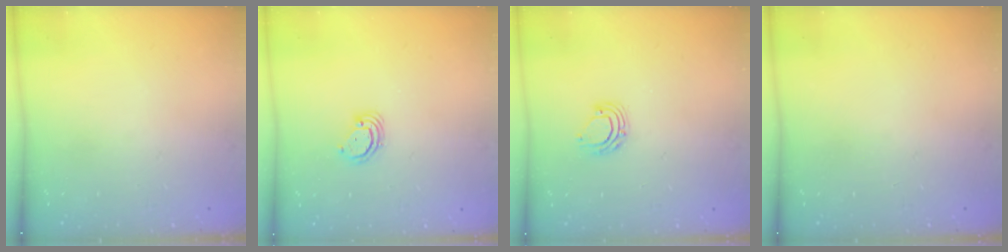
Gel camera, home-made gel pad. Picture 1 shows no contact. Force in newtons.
{"total": 3.1, "press": 3.1, "slide": 0.2}
{"total": 6.9, "press": 6.8, "slide": 0.9}
{"total": 0.0}